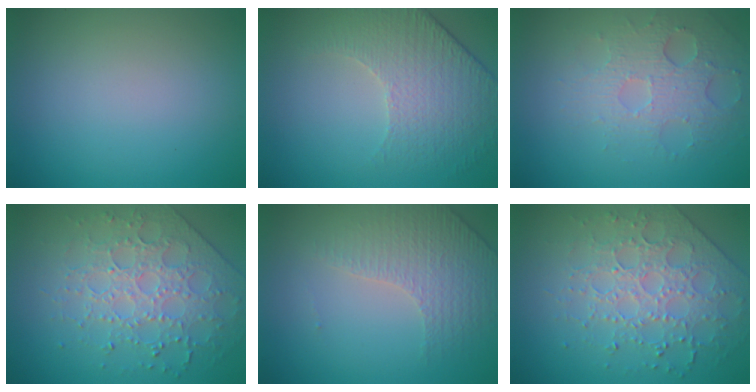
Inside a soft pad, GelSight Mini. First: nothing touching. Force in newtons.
{"total": 4.5, "press": 3.6, "slide": 2.7}
{"total": 3.6, "press": 3.3, "slide": 1.3}
{"total": 4.0, "press": 4.0, "slide": 0.1}
{"total": 4.2, "press": 2.9, "slide": 3.1}
{"total": 4.0, "press": 4.0, "slide": 0.1}